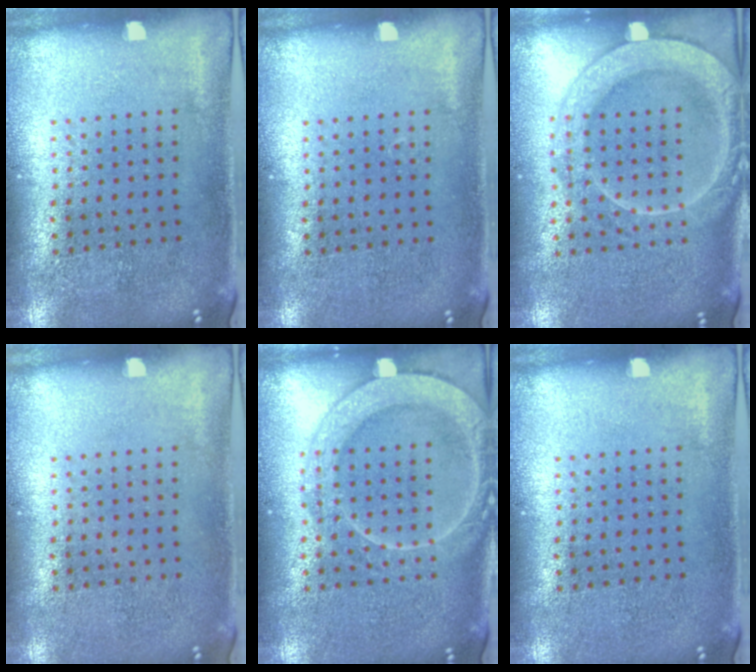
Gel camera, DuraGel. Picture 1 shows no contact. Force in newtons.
{"total": 0.0}
{"total": 2.0, "press": 1.9, "slide": 0.3}
{"total": 0.0}
{"total": 3.6, "press": 3.5, "slide": 0.6}
{"total": 0.0}